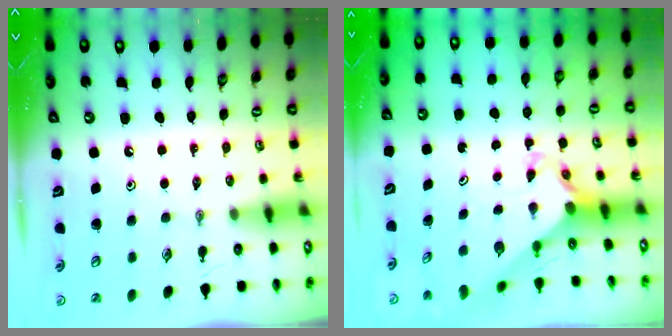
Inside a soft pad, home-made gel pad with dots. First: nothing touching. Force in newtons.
{"total": 2.8, "press": 2.7, "slide": 0.2}